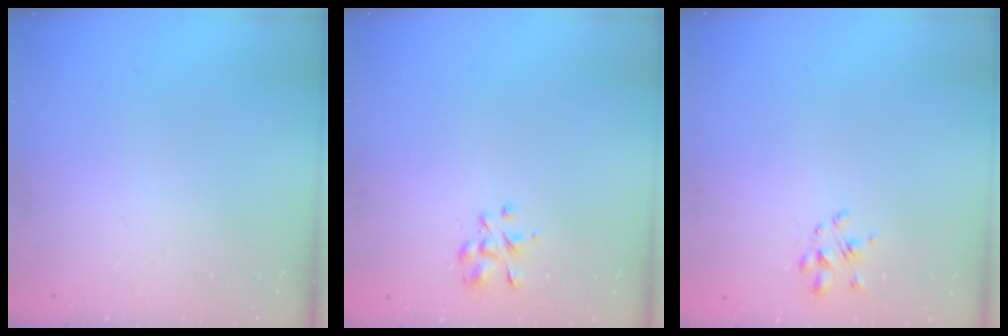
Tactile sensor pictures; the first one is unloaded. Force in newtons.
{"total": 3.0, "press": 2.9, "slide": 0.7}
{"total": 2.7, "press": 2.4, "slide": 1.1}